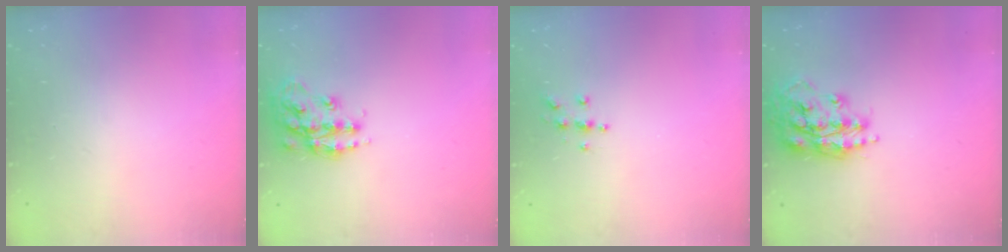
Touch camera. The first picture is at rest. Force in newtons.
{"total": 15.6, "press": 15.6, "slide": 0.9}
{"total": 5.5, "press": 5.5, "slide": 0.4}
{"total": 16.2, "press": 16.2, "slide": 1.4}